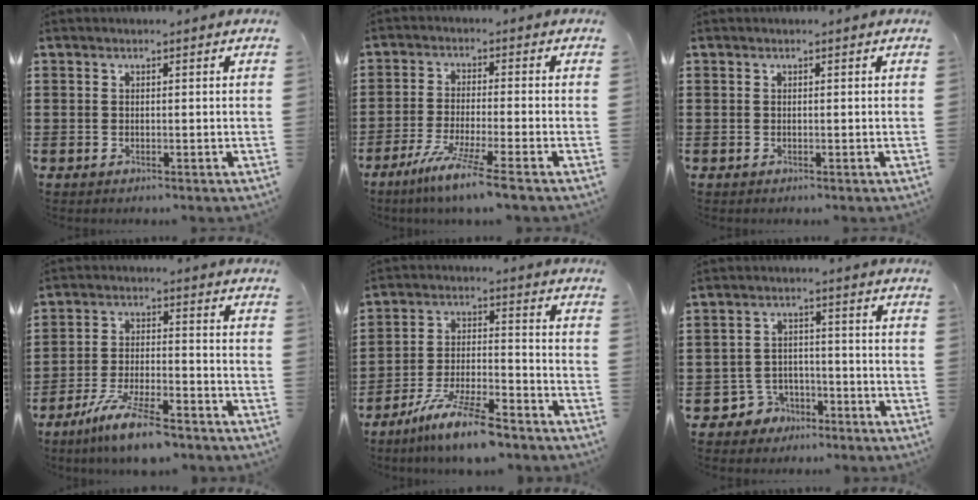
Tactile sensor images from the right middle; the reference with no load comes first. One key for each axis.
{"total": 6.4, "fx": -5.0, "fy": -0.6, "fz": 4.1, "tx": -0.077, "ty": -0.017, "tz": -0.090}
{"total": 0.0}
{"total": 8.5, "fx": -6.7, "fy": 1.0, "fz": 5.0, "tx": -0.108, "ty": -0.006, "tz": -0.129}
{"total": 9.4, "fx": -7.8, "fy": 0.8, "fz": 5.2, "tx": -0.108, "ty": 0.002, "tz": -0.150}
{"total": 4.0, "fx": -3.2, "fy": 2.4, "fz": 0.4, "tx": -0.034, "ty": 0.003, "tz": -0.071}